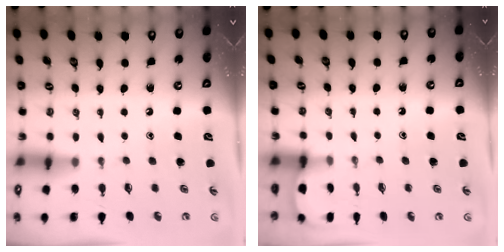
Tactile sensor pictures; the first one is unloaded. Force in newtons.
{"total": 1.2, "press": 1.2, "slide": 0.1}